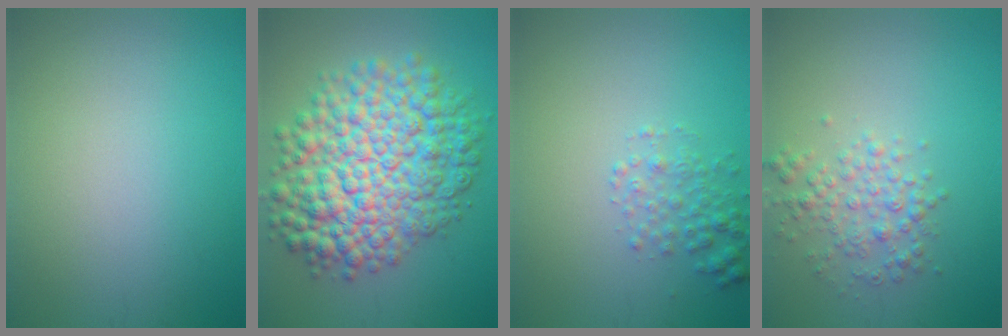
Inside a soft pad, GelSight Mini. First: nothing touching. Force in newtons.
{"total": 11.4, "press": 11.4, "slide": 0.2}
{"total": 2.0, "press": 2.0, "slide": 0.1}
{"total": 2.8, "press": 2.8, "slide": 0.0}